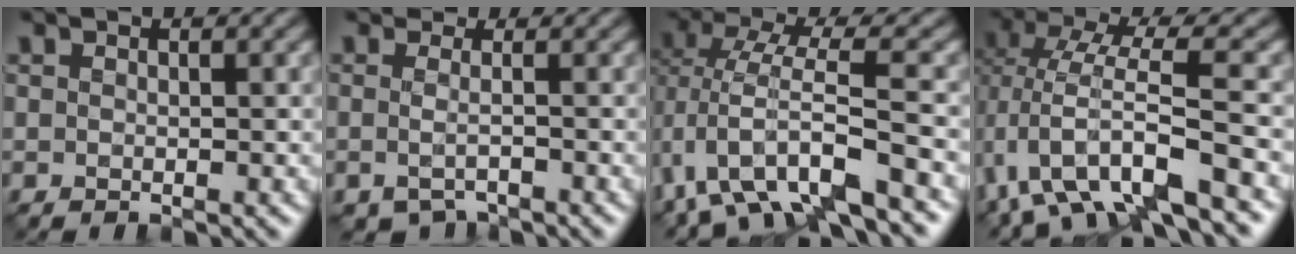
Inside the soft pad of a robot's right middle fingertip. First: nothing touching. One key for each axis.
{"total": 2.2, "fx": -1.1, "fy": 1.5, "fz": 1.2, "tx": -0.005, "ty": 0.002, "tz": -0.019}
{"total": 6.4, "fx": -2.8, "fy": 2.3, "fz": 5.3, "tx": -0.096, "ty": -0.005, "tz": -0.055}
{"total": 7.0, "fx": -2.6, "fy": 2.2, "fz": 6.1, "tx": -0.115, "ty": -0.002, "tz": -0.054}